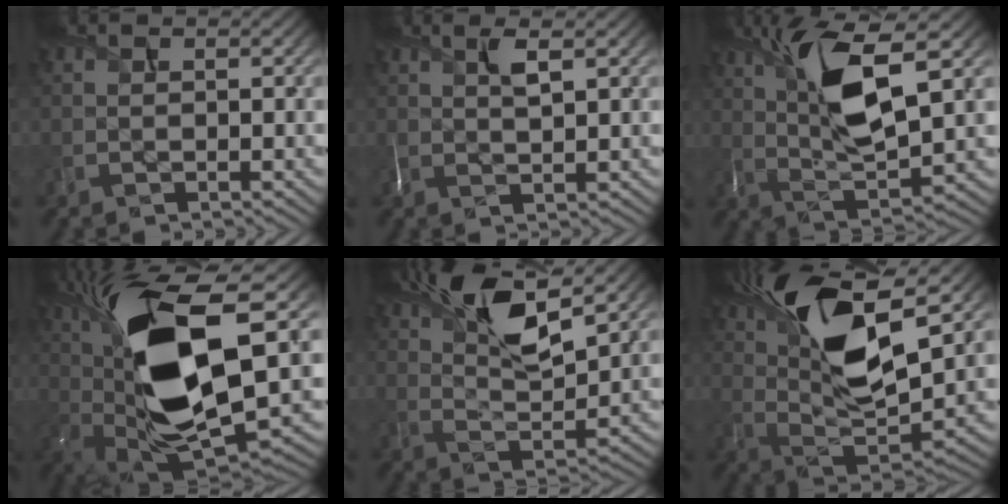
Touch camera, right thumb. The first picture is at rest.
{"total": 2.9, "force": [1.3, 0.6, 2.5], "torque": [-0.058, 0.004, 0.027]}
{"total": 11.4, "force": [3.8, 3.5, 10.2], "torque": [-0.206, 0.002, 0.073]}
{"total": 19.3, "force": [3.5, 8.1, 17.1], "torque": [-0.345, 0.000, 0.054]}
{"total": 12.4, "force": [7.3, 3.8, 9.3], "torque": [-0.183, 0.009, 0.134]}
{"total": 16.5, "force": [7.0, 6.1, 13.6], "torque": [-0.276, 0.005, 0.129]}